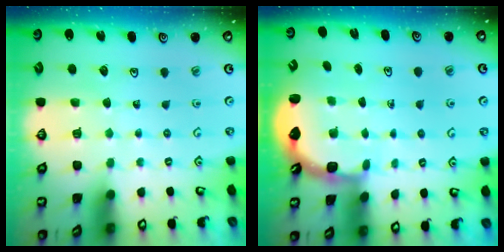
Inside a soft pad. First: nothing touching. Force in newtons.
{"total": 2.6, "press": 2.3, "slide": 1.3}